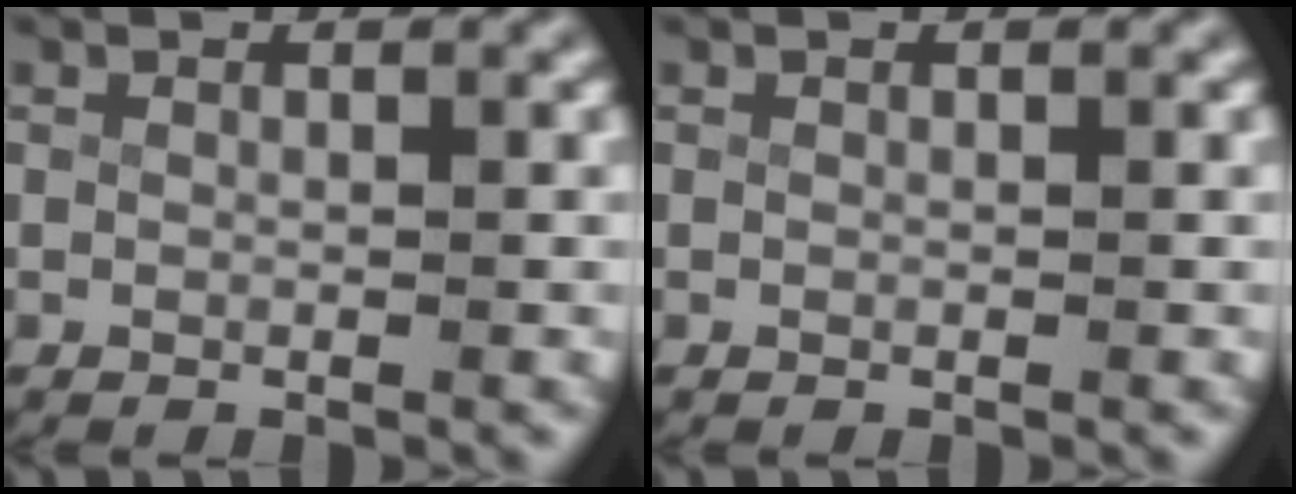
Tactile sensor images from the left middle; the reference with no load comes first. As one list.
[{"total": 0.0}]